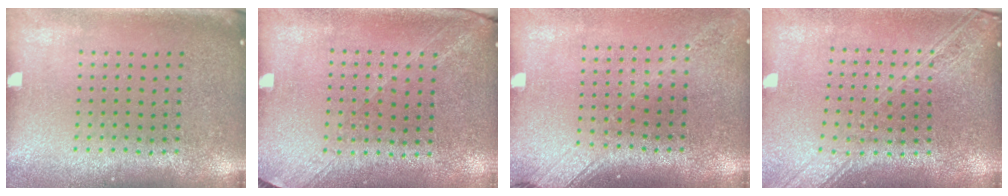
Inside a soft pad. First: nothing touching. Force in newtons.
{"total": 1.2, "press": 1.1, "slide": 0.6}
{"total": 1.8, "press": 1.4, "slide": 1.2}
{"total": 2.2, "press": 1.9, "slide": 1.2}